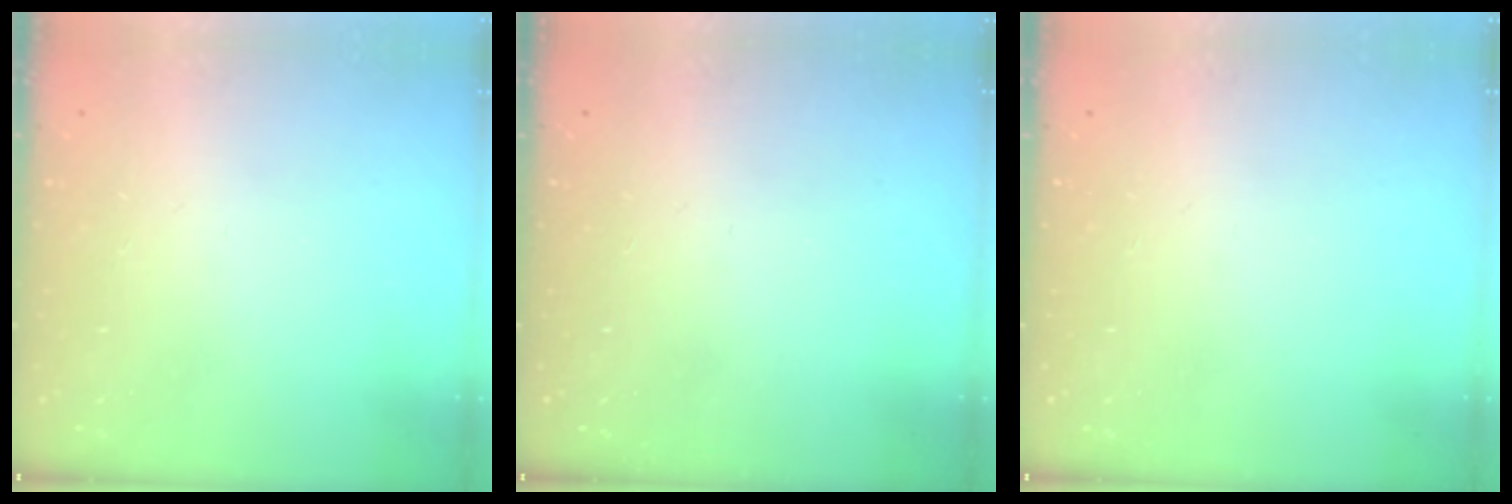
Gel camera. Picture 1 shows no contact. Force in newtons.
{"total": 0.0}
{"total": 0.0}